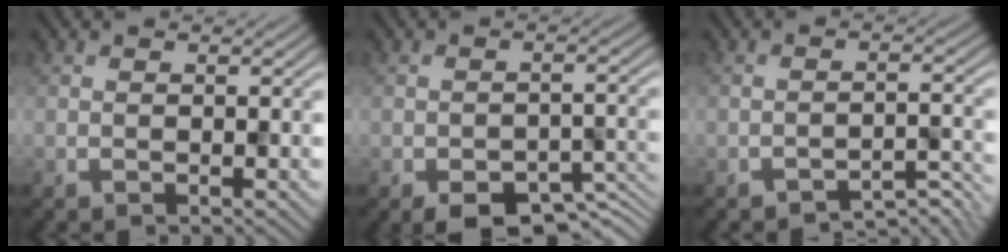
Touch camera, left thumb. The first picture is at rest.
{"total": 6.7, "force": [-4.5, 2.9, 4.0], "torque": [-0.051, -0.010, -0.064]}
{"total": 3.4, "force": [-3.0, 0.6, 1.4], "torque": [-0.018, 0.006, -0.044]}